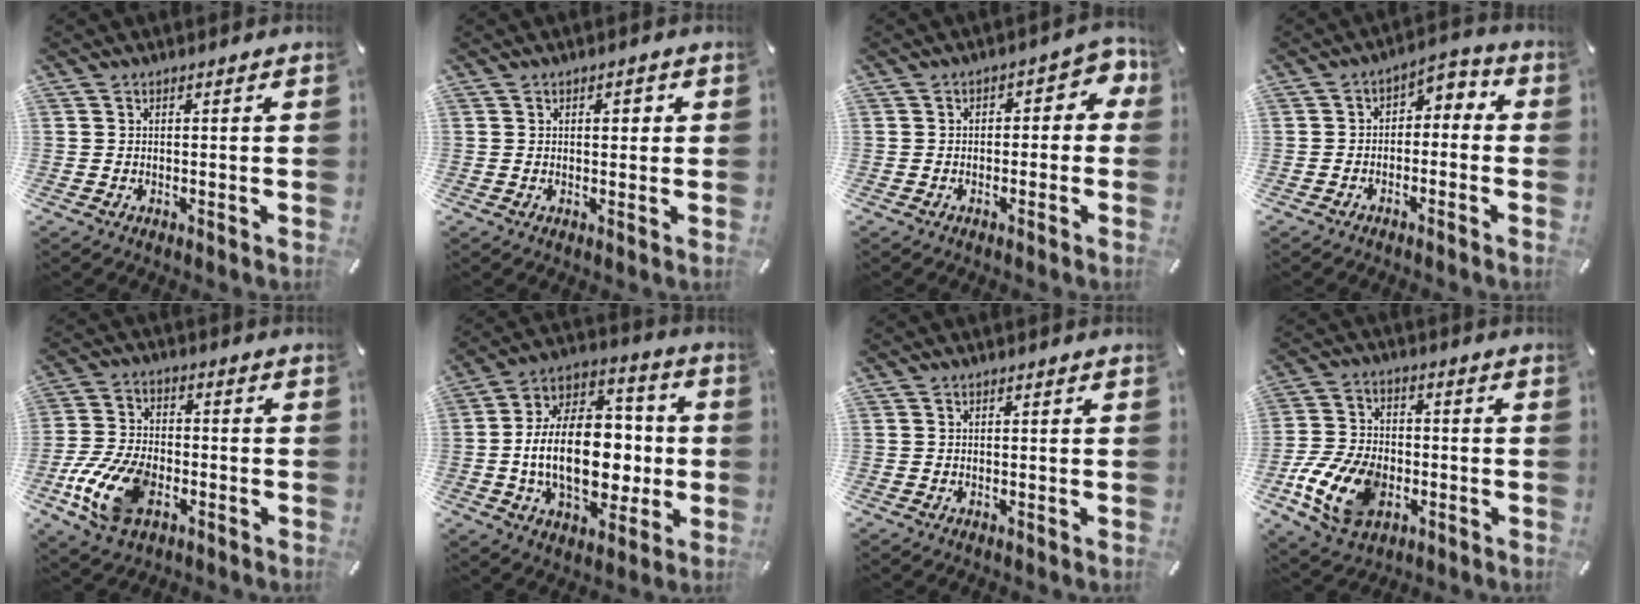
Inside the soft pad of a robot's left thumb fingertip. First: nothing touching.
{"total": 2.1, "force": [0.5, 1.4, 1.6], "torque": [-0.009, 0.000, 0.000]}
{"total": 4.9, "force": [-0.5, 3.4, 3.5], "torque": [-0.043, 0.009, -0.017]}
{"total": 3.9, "force": [-2.4, 2.7, 1.4], "torque": [-0.024, 0.018, -0.051]}
{"total": 13.6, "force": [-5.6, 8.5, 9.1], "torque": [-0.197, 0.018, -0.100]}
{"total": 21.6, "force": [-2.6, 14.5, 15.8], "torque": [-0.288, 0.002, -0.041]}
{"total": 0.0}
{"total": 14.1, "force": [-4.8, 9.8, 8.9], "torque": [-0.183, 0.023, -0.084]}